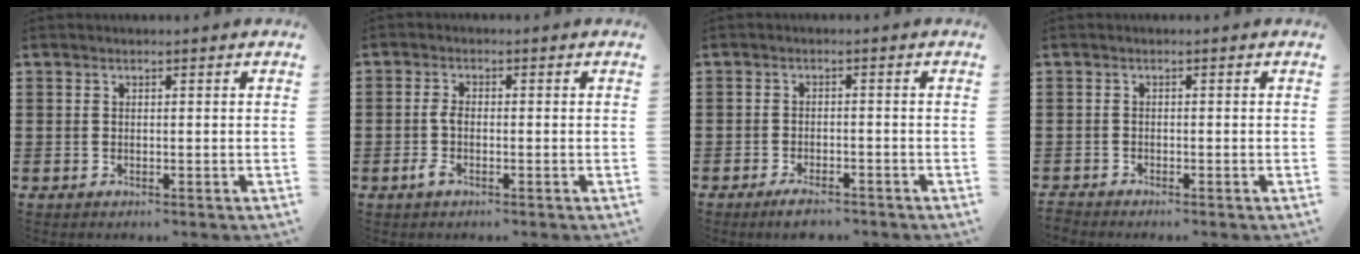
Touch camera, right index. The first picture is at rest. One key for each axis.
{"total": 2.4, "fx": -0.7, "fy": 0.8, "fz": 2.1, "tx": -0.063, "ty": -0.008, "tz": -0.020}
{"total": 2.6, "fx": -2.4, "fy": 0.4, "fz": 0.9, "tx": -0.019, "ty": 0.004, "tz": -0.046}
{"total": 1.2, "fx": -1.2, "fy": 0.1, "fz": -0.1, "tx": -0.002, "ty": 0.002, "tz": -0.026}